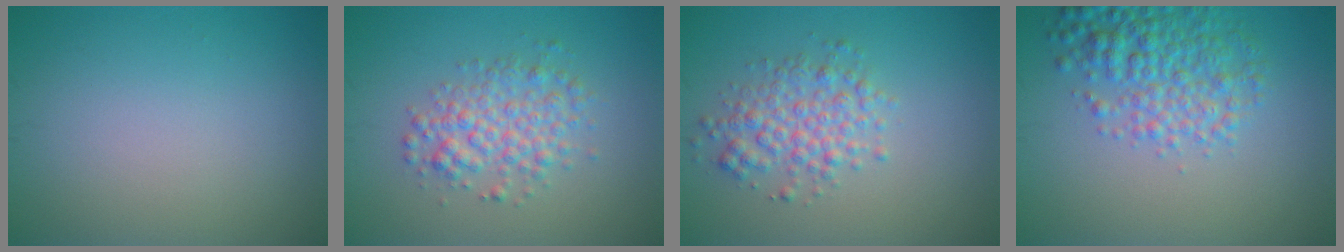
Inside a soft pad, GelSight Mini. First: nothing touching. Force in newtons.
{"total": 3.6, "press": 3.6, "slide": 0.1}
{"total": 3.5, "press": 3.5, "slide": 0.1}
{"total": 4.9, "press": 4.9, "slide": 0.2}